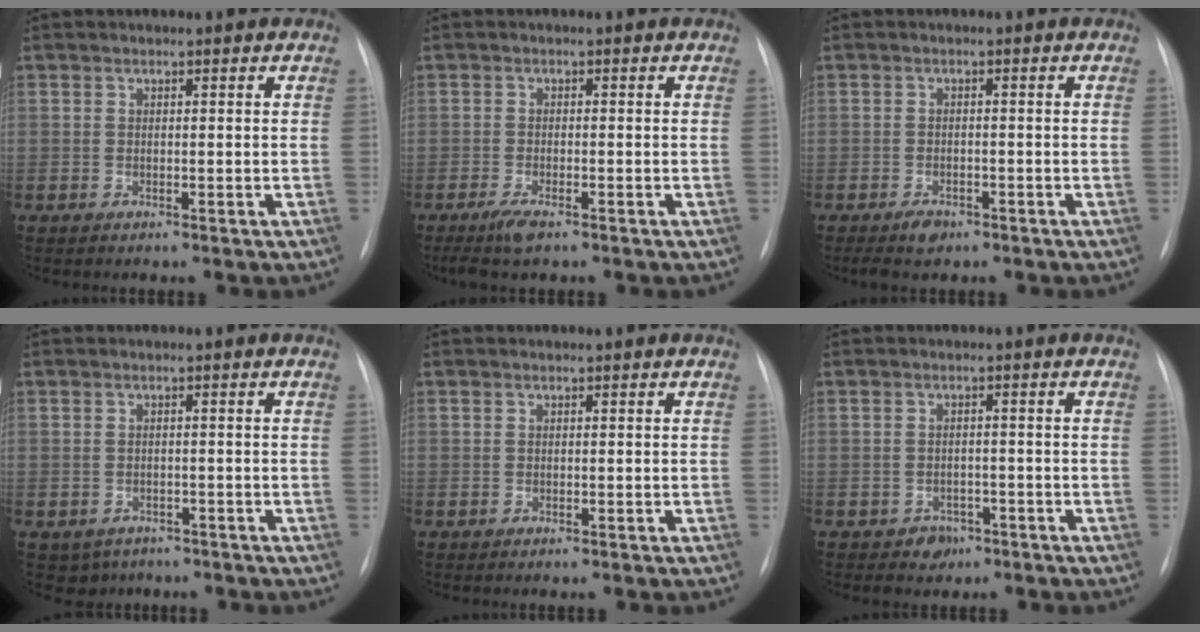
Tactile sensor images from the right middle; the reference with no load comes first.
{"total": 3.6, "force": [-2.6, 0.3, 2.5], "torque": [-0.058, -0.012, -0.053]}
{"total": 2.7, "force": [-1.9, 1.2, 1.4], "torque": [-0.029, -0.002, -0.026]}
{"total": 3.5, "force": [-2.3, 2.6, 0.4], "torque": [-0.005, 0.005, -0.028]}
{"total": 0.0}
{"total": 2.6, "force": [-1.6, 2.1, 0.4], "torque": [-0.001, 0.009, -0.020]}